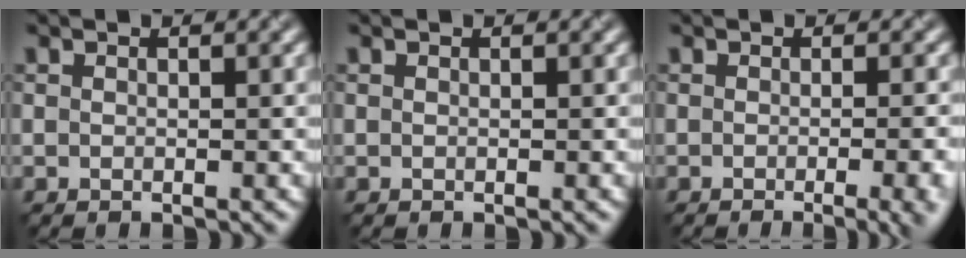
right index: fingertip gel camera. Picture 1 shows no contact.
{"total": 0.0}
{"total": 7.5, "force": [-2.3, 3.1, 6.4], "torque": [-0.027, 0.000, -0.017]}